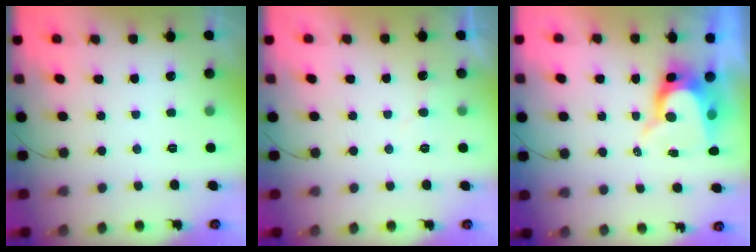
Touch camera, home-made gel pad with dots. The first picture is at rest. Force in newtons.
{"total": 5.2, "press": 5.2, "slide": 0.5}
{"total": 9.8, "press": 9.7, "slide": 1.1}